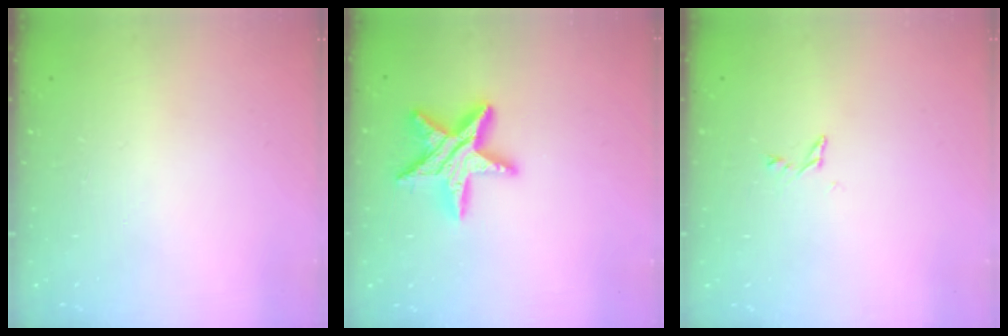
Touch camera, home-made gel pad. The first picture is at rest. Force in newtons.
{"total": 15.6, "press": 15.5, "slide": 1.0}
{"total": 3.7, "press": 3.7, "slide": 0.3}